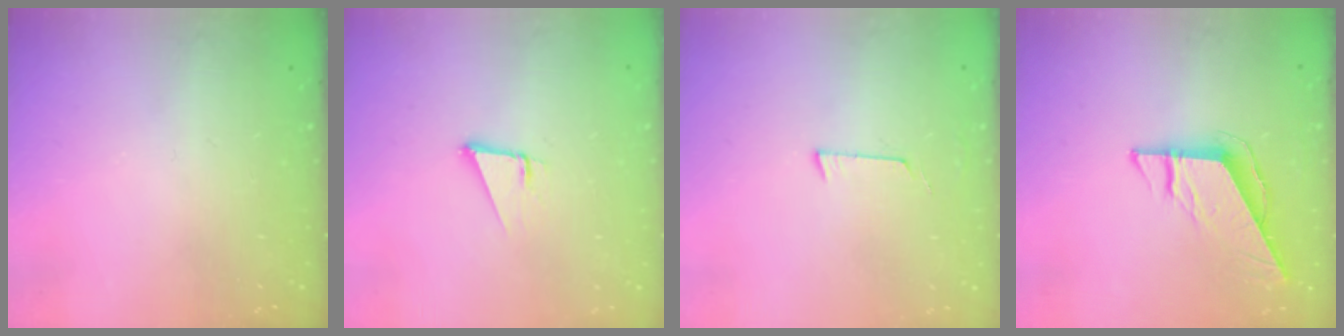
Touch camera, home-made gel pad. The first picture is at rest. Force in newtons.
{"total": 2.3, "press": 2.3, "slide": 0.0}
{"total": 4.2, "press": 4.2, "slide": 0.4}
{"total": 8.1, "press": 8.1, "slide": 0.6}